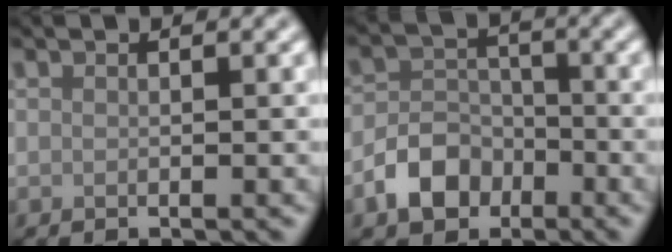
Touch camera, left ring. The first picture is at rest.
{"total": 4.4, "force": [-2.4, 3.2, 1.9], "torque": [-0.034, 0.000, -0.049]}